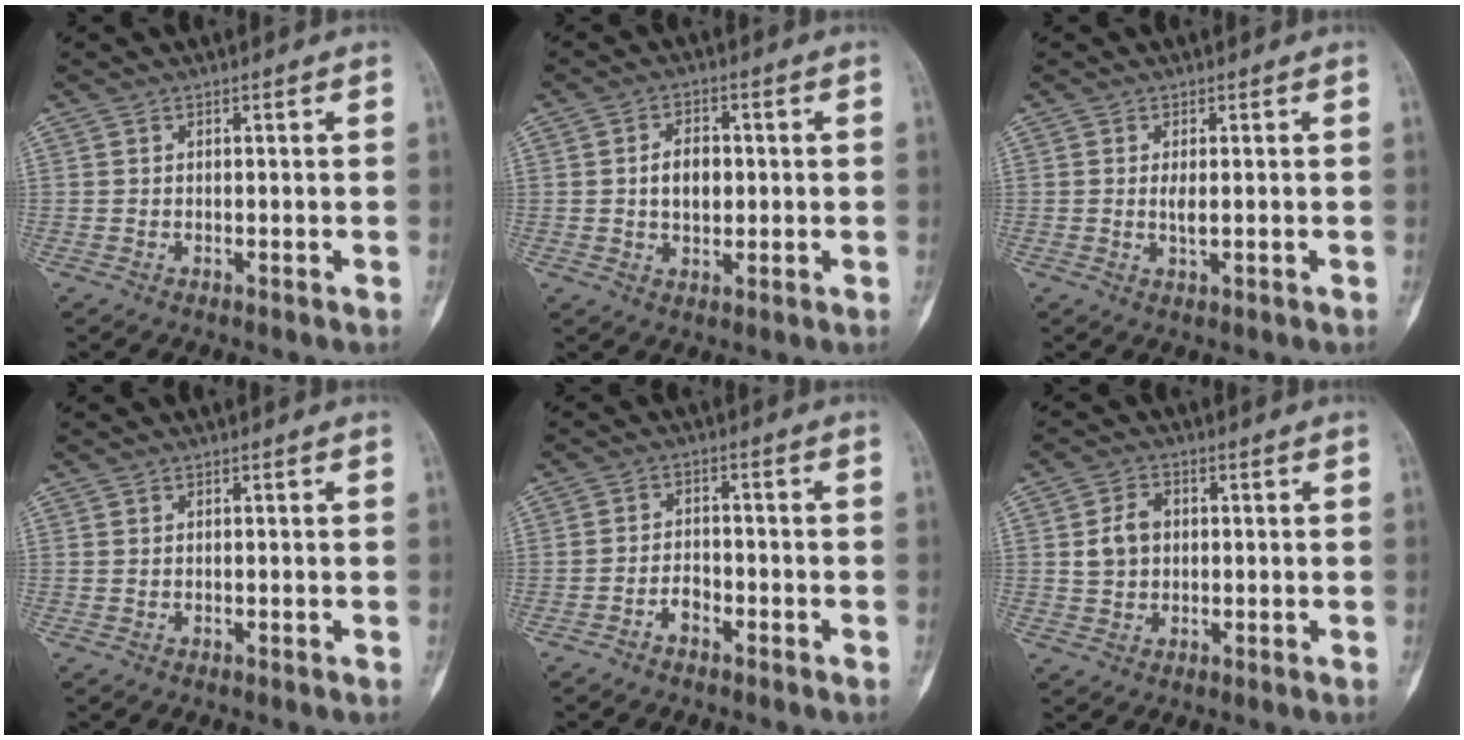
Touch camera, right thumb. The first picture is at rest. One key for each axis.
{"total": 5.8, "fx": 0.2, "fy": 3.9, "fz": 4.4, "tx": -0.054, "ty": 0.004, "tz": 0.002}
{"total": 2.0, "fx": 0.0, "fy": 0.5, "fz": 1.9, "tx": -0.042, "ty": -0.005, "tz": 0.003}
{"total": 0.0}
{"total": 3.2, "fx": -2.0, "fy": 1.9, "fz": 1.6, "tx": -0.021, "ty": 0.019, "tz": -0.036}
{"total": 5.3, "fx": 0.6, "fy": 4.2, "fz": 3.2, "tx": -0.040, "ty": 0.006, "tz": 0.010}